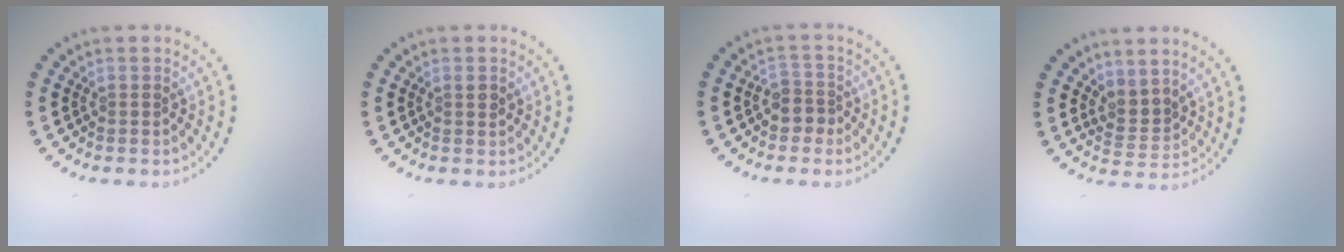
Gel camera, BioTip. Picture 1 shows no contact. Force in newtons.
{"total": 0.8, "press": 0.8, "slide": 0.3}
{"total": 2.0, "press": 1.7, "slide": 1.0}
{"total": 2.2, "press": 1.5, "slide": 1.6}